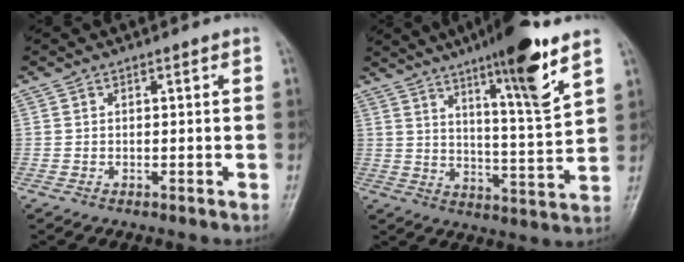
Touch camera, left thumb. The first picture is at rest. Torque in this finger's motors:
{"motor_torque": [1.95, 0.55, 1.79, -0.98, 0.45]}